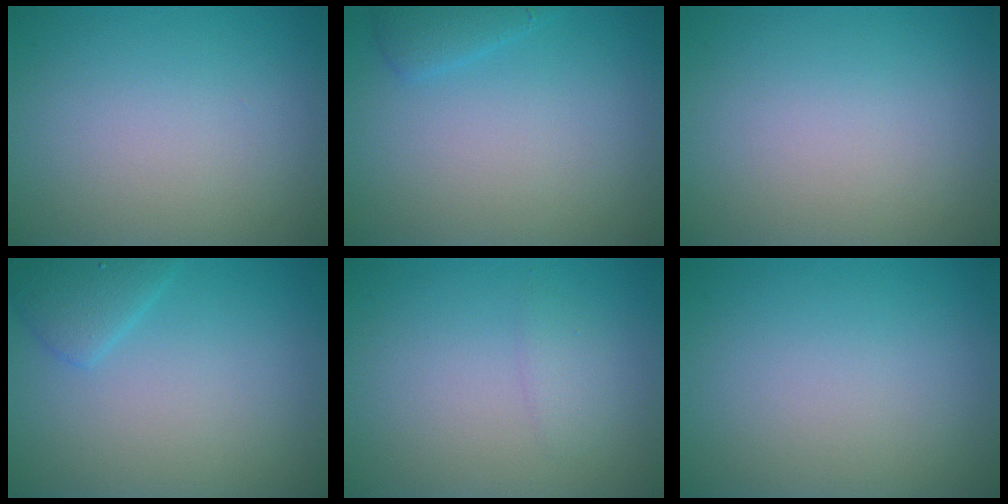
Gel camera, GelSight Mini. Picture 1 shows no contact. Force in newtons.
{"total": 1.4, "press": 1.4, "slide": 0.1}
{"total": 0.0}
{"total": 2.1, "press": 2.1, "slide": 0.2}
{"total": 1.1, "press": 1.1, "slide": 0.1}
{"total": 0.0}